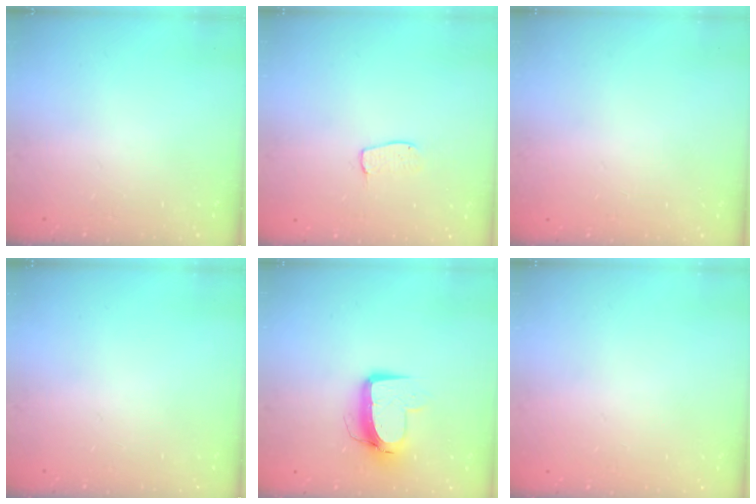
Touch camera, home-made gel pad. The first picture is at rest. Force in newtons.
{"total": 4.5, "press": 4.5, "slide": 0.3}
{"total": 0.0}
{"total": 0.0}
{"total": 10.5, "press": 10.5, "slide": 0.7}
{"total": 0.0}